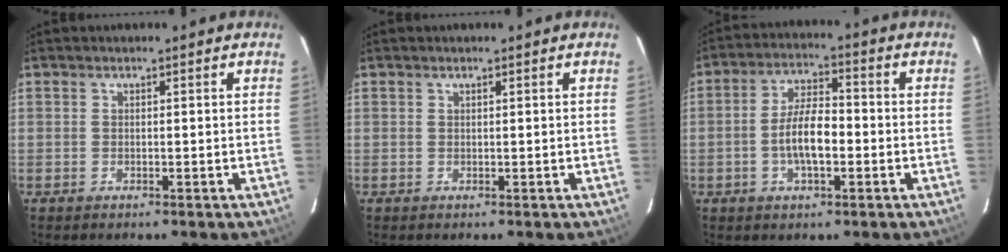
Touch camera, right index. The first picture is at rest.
{"total": 0.0}
{"total": 7.8, "force": [-1.9, 3.0, 6.9], "torque": [-0.135, 0.007, -0.031]}